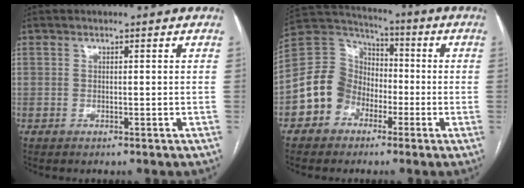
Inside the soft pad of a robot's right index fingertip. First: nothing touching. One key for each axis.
{"total": 10.6, "fx": -3.9, "fy": 9.1, "fz": 3.7, "tx": -0.088, "ty": 0.042, "tz": -0.069}